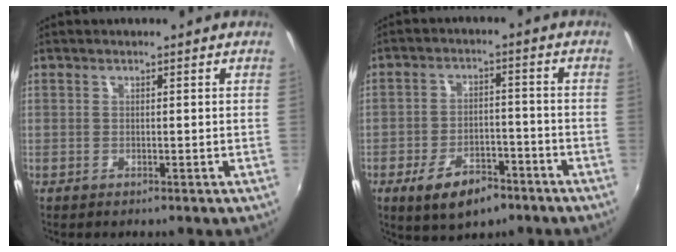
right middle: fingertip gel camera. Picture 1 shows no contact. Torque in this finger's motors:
{"motor_torque": [1.15, -0.98, 0.20, 0.11]}